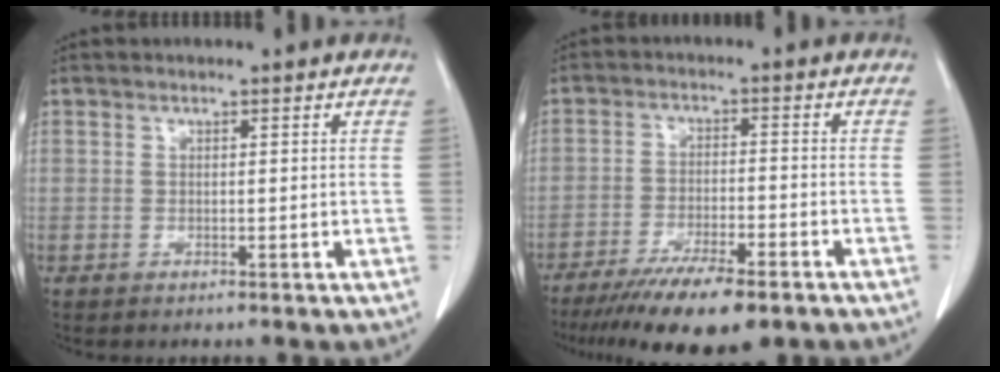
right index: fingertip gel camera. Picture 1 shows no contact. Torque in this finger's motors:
{"motor_torque": [0.44, -0.58, 0.70, 0.15]}